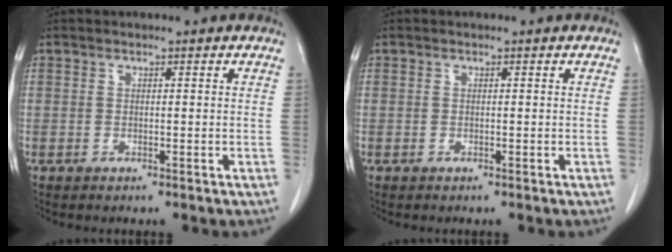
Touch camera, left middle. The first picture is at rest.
{"total": 0.0}